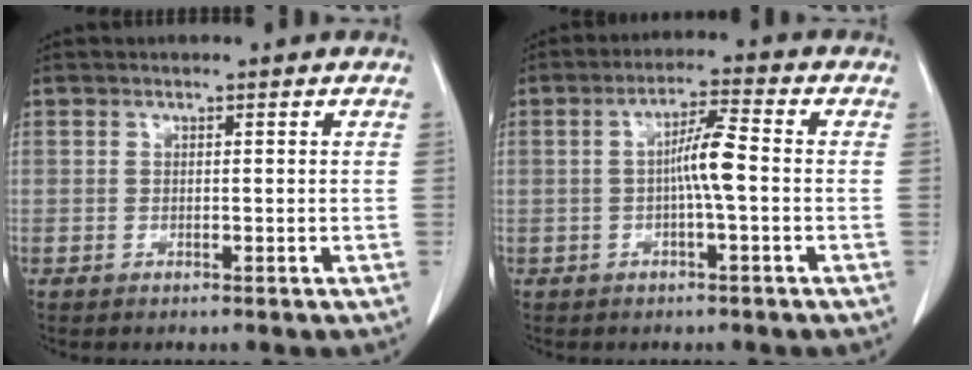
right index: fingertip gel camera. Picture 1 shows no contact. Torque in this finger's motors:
{"motor_torque": [0.85, -0.09, 0.44, 0.11]}